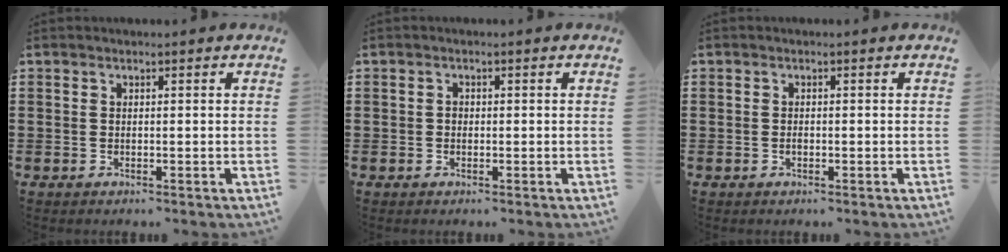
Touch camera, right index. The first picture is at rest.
{"total": 0.6, "force": [-0.2, 0.5, 0.3], "torque": [-0.009, 0.001, -0.004]}
{"total": 0.7, "force": [-0.3, 0.4, 0.5], "torque": [-0.012, -0.002, -0.004]}